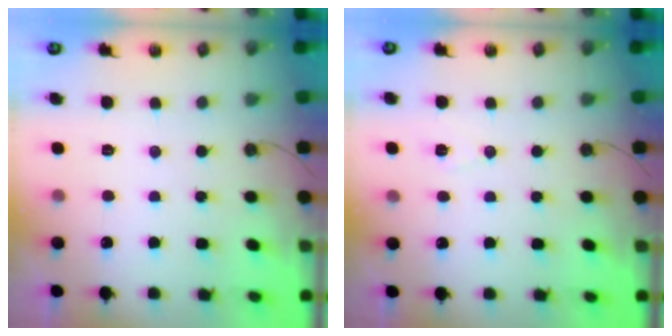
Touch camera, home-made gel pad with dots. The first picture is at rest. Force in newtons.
{"total": 6.3, "press": 4.2, "slide": 4.6}